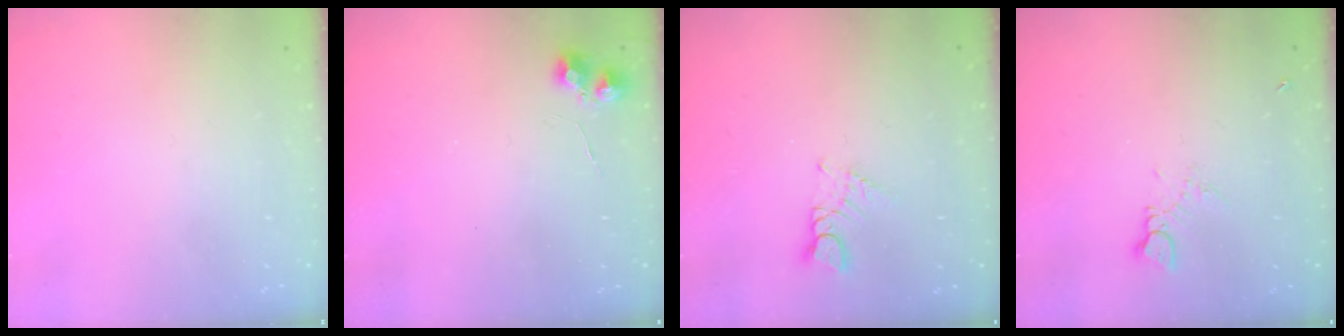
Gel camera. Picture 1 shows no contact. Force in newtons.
{"total": 7.1, "press": 7.1, "slide": 0.6}
{"total": 2.9, "press": 2.9, "slide": 0.3}
{"total": 3.0, "press": 2.9, "slide": 0.4}